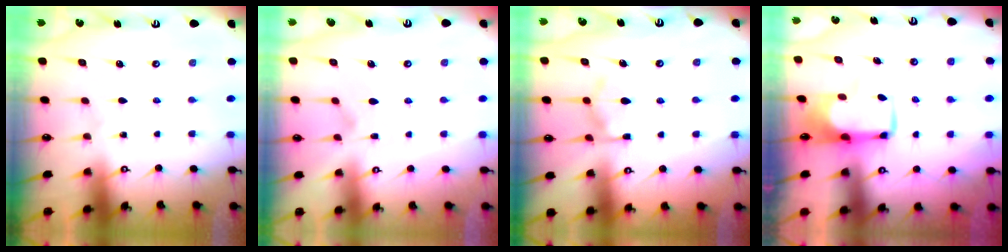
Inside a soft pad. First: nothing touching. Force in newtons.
{"total": 3.9, "press": 3.7, "slide": 1.2}
{"total": 9.4, "press": 9.4, "slide": 0.8}
{"total": 1.7, "press": 1.6, "slide": 0.5}